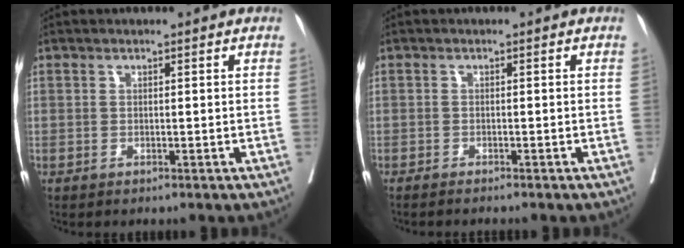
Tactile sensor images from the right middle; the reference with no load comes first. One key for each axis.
{"total": 2.2, "fx": -1.9, "fy": -0.2, "fz": 1.1, "tx": -0.011, "ty": 0.001, "tz": -0.024}